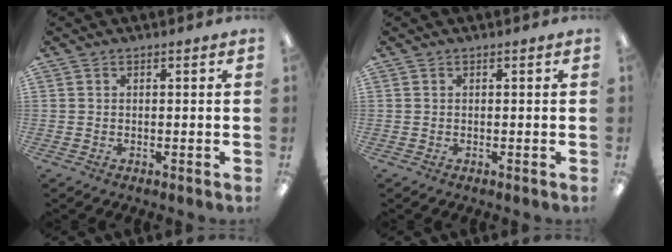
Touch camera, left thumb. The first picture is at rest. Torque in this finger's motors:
{"motor_torque": [0.00, 0.00, 0.01, -0.01, 0.00]}